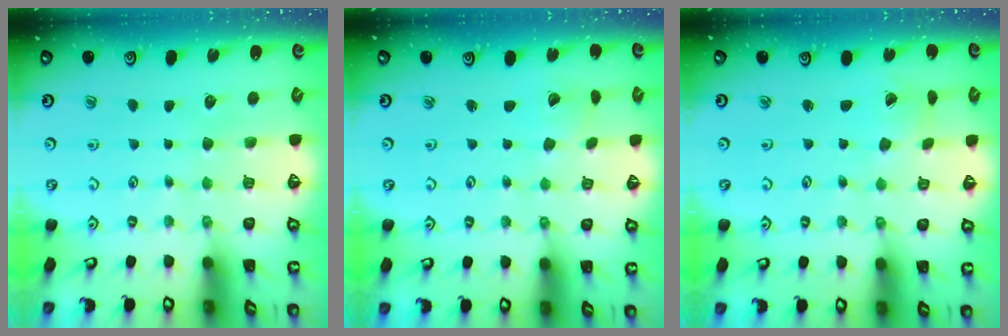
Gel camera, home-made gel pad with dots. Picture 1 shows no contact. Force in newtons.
{"total": 1.9, "press": 1.9, "slide": 0.2}
{"total": 0.8, "press": 0.8, "slide": 0.1}